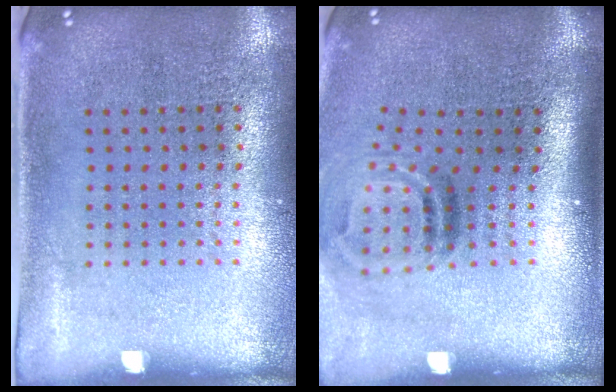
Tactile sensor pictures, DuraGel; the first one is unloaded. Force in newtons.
{"total": 2.1, "press": 1.3, "slide": 1.7}